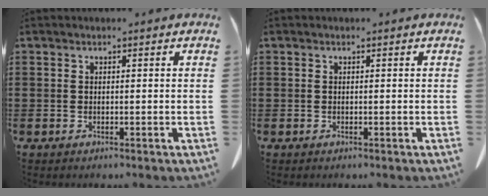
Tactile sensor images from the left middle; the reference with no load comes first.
{"total": 0.0}